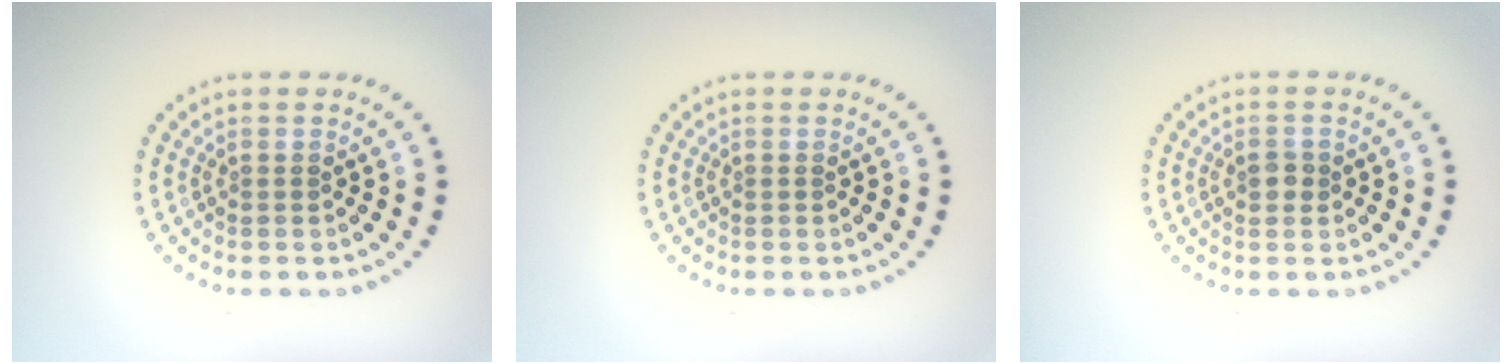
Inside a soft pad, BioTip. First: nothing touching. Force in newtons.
{"total": 0.0}
{"total": 1.4, "press": 1.4, "slide": 0.1}